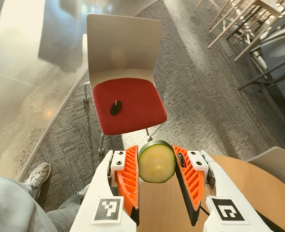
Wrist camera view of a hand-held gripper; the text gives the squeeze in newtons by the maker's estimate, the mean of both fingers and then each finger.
{"total": 11.5, "left": 11.9, "right": 11.2}